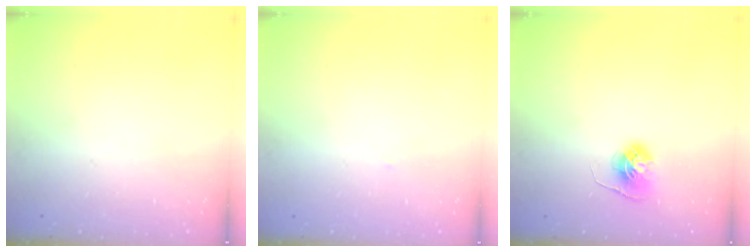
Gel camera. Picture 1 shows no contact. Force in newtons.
{"total": 1.3, "press": 1.3, "slide": 0.0}
{"total": 6.1, "press": 6.0, "slide": 0.6}